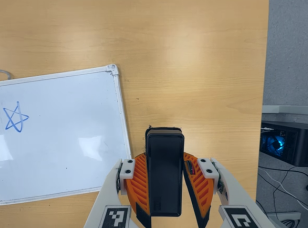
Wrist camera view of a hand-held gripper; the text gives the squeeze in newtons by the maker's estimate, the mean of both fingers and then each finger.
{"total": 6.2, "left": 4.7, "right": 7.7}